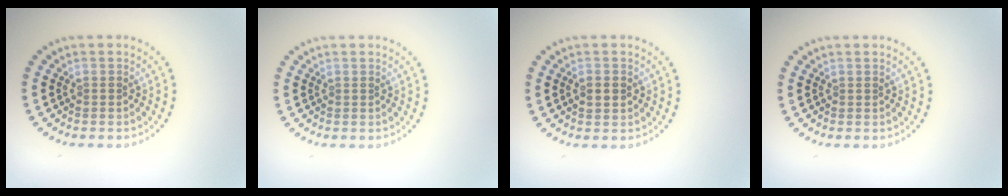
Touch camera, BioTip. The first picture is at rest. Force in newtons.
{"total": 0.0}
{"total": 1.9, "press": 1.9, "slide": 0.1}
{"total": 0.0}